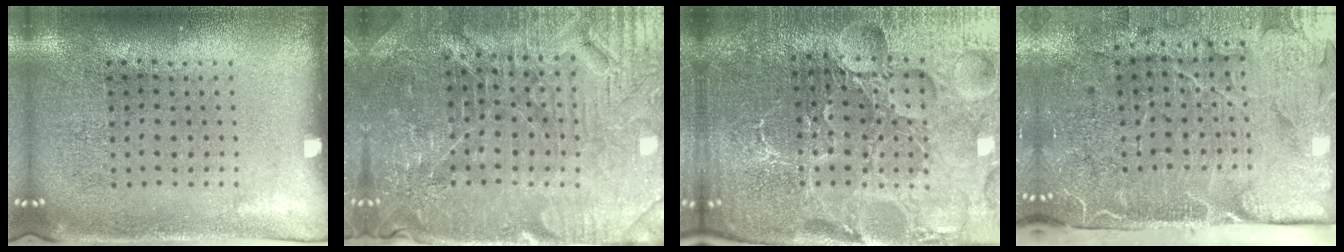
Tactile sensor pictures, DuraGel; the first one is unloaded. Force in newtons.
{"total": 4.5, "press": 4.3, "slide": 1.3}
{"total": 5.7, "press": 5.3, "slide": 2.2}
{"total": 5.0, "press": 4.0, "slide": 3.1}